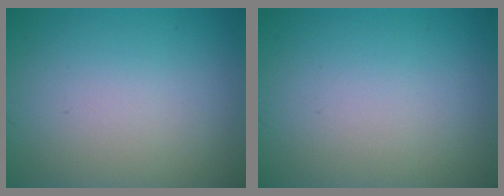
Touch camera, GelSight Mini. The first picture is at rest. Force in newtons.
{"total": 0.0}